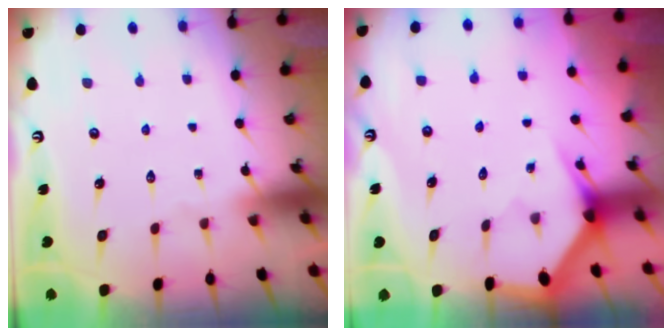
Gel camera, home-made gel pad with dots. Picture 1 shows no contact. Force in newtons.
{"total": 3.0, "press": 3.0, "slide": 0.1}